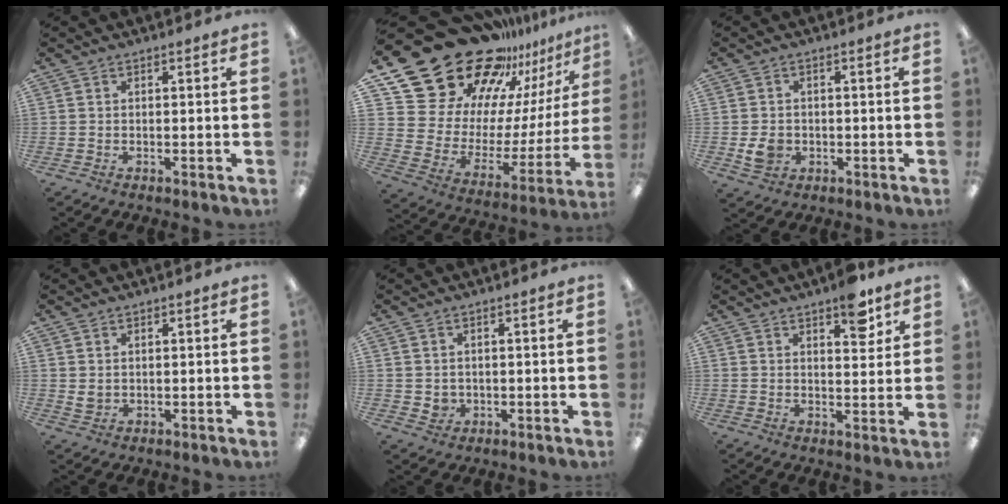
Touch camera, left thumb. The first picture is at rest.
{"total": 27.6, "force": [21.7, 13.8, 10.0], "torque": [-0.163, -0.174, 0.418]}
{"total": 4.5, "force": [-0.9, 3.8, 2.1], "torque": [-0.026, -0.001, -0.016]}
{"total": 1.8, "force": [1.0, 1.3, 0.5], "torque": [-0.006, -0.002, 0.018]}
{"total": 2.3, "force": [0.4, 2.1, 0.7], "torque": [-0.007, -0.001, 0.007]}
{"total": 7.1, "force": [4.9, 2.8, 4.4], "torque": [-0.042, -0.030, 0.078]}